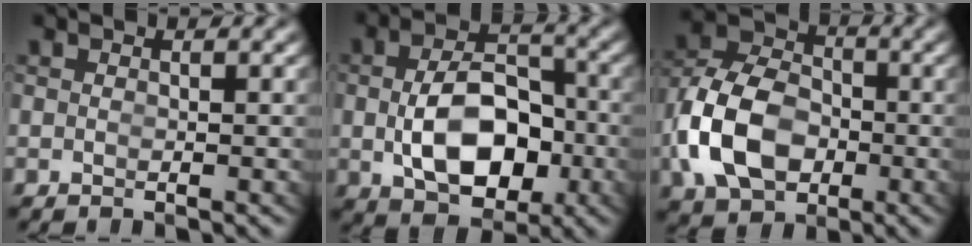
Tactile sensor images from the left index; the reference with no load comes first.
{"total": 7.9, "force": [-1.3, 4.9, 6.1], "torque": [-0.096, -0.023, -0.009]}
{"total": 9.2, "force": [-1.4, 7.2, 5.6], "torque": [-0.117, -0.026, -0.014]}